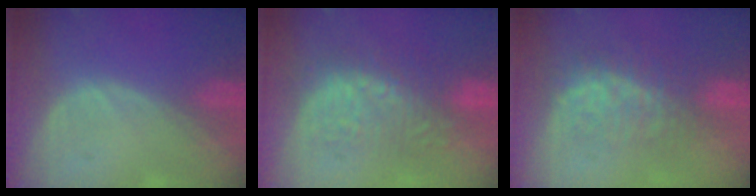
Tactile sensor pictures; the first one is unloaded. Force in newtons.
{"total": 8.6, "press": 8.5, "slide": 1.5}
{"total": 7.6, "press": 7.3, "slide": 2.1}